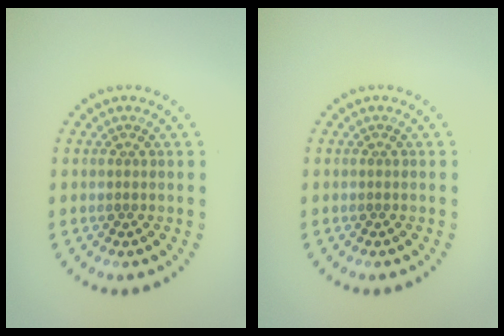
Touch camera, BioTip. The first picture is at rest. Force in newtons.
{"total": 0.0}